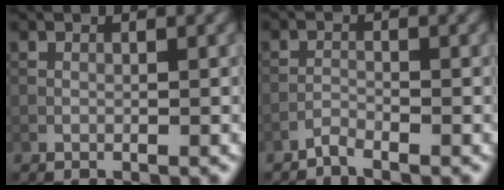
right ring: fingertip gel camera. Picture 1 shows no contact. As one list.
[{"total": 0.9, "force": [-0.9, 0.0, 0.2], "torque": [-0.004, 0.003, -0.021]}]